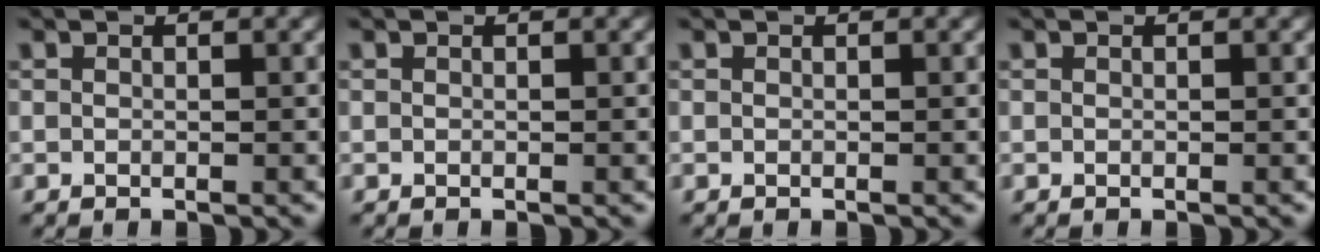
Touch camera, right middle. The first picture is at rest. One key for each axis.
{"total": 0.0}
{"total": 0.0}
{"total": 0.0}